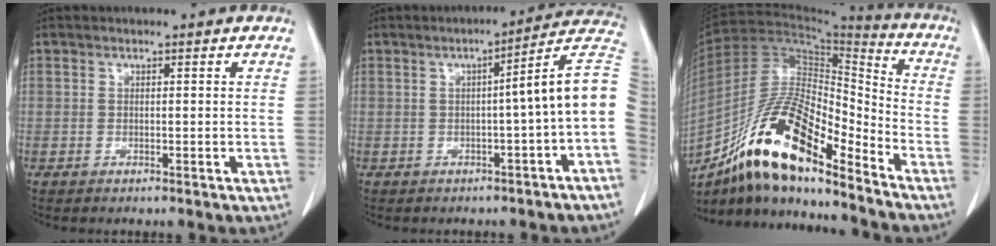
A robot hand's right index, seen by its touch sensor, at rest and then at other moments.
{"total": 8.9, "force": [-1.0, -1.0, 8.8], "torque": [-0.101, 0.023, -0.022]}
{"total": 19.3, "force": [-12.8, 4.5, 13.8], "torque": [-0.263, 0.003, -0.227]}